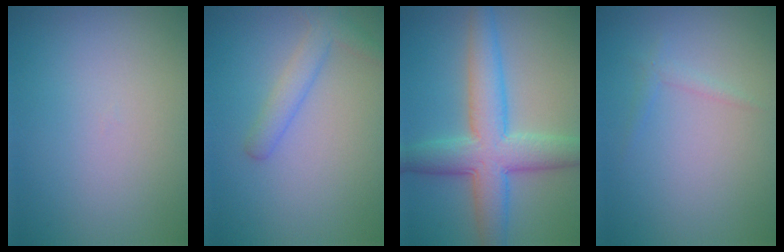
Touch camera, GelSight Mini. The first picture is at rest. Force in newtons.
{"total": 2.4, "press": 2.4, "slide": 0.1}
{"total": 7.2, "press": 7.2, "slide": 0.1}
{"total": 0.9, "press": 0.9, "slide": 0.1}